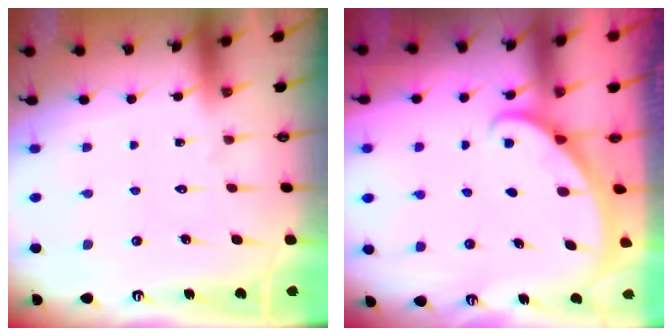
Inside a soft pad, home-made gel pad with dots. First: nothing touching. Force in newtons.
{"total": 1.4, "press": 1.4, "slide": 0.0}